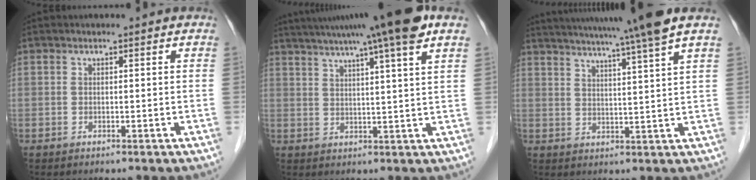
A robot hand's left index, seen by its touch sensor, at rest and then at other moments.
{"total": 15.0, "force": [11.4, -1.2, 9.8], "torque": [-0.163, 0.028, 0.151]}
{"total": 15.3, "force": [12.9, -2.5, 7.9], "torque": [-0.134, -0.019, 0.175]}